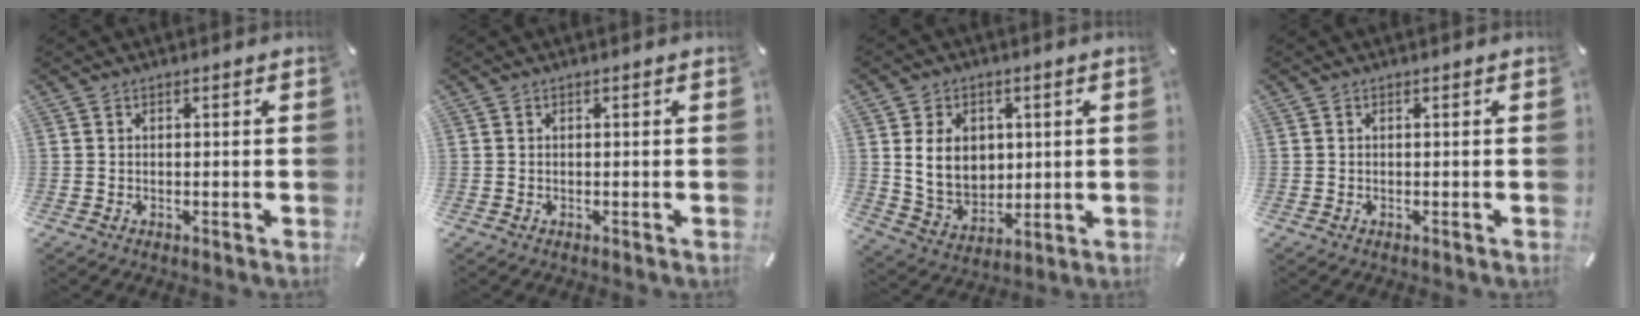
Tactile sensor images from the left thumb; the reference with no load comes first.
{"total": 0.0}
{"total": 10.2, "force": [2.6, 8.4, 5.1], "torque": [-0.108, -0.006, 0.048]}
{"total": 0.0}